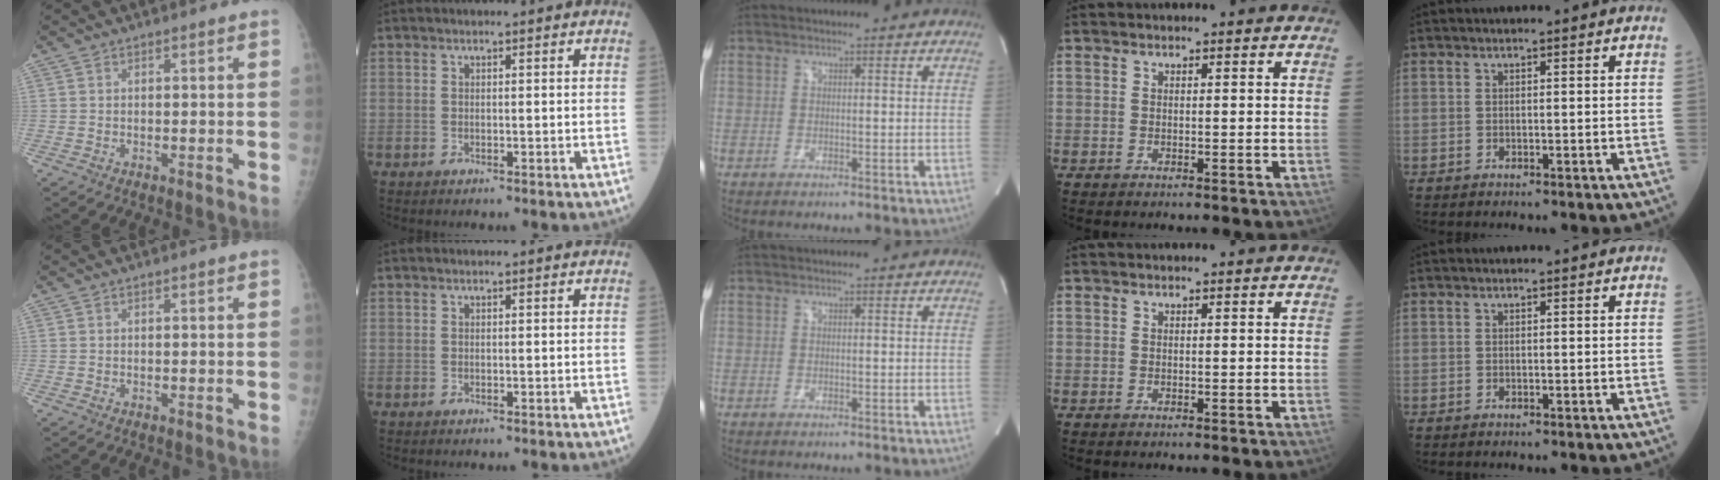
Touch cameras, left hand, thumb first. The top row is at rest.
{}